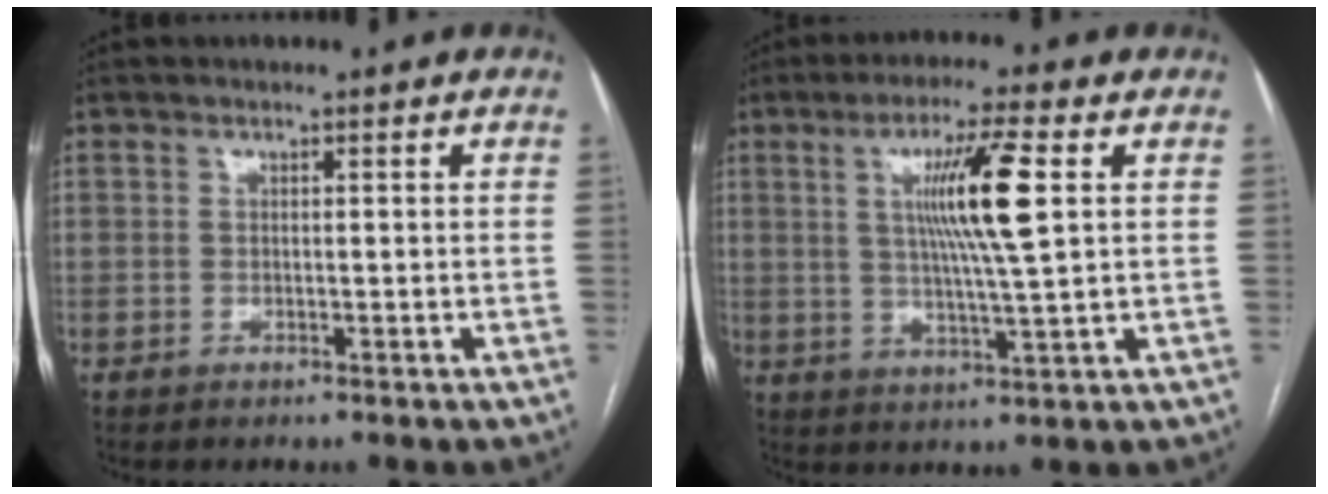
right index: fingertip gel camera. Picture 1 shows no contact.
{"total": 10.4, "force": [2.5, -0.6, 10.0], "torque": [-0.179, -0.001, 0.045]}